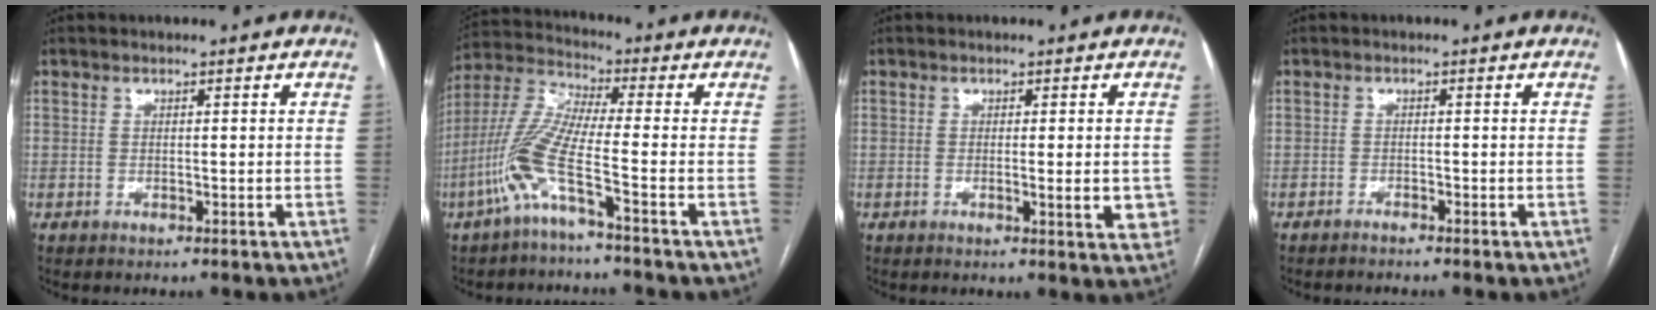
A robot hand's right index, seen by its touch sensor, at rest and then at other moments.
{"total": 9.8, "force": [-4.6, -0.5, 8.6], "torque": [-0.200, 0.002, -0.104]}
{"total": 4.4, "force": [-0.7, 1.1, 4.2], "torque": [-0.046, -0.006, -0.012]}
{"total": 0.9, "force": [-0.9, -0.2, 0.0], "torque": [-0.002, -0.002, -0.014]}